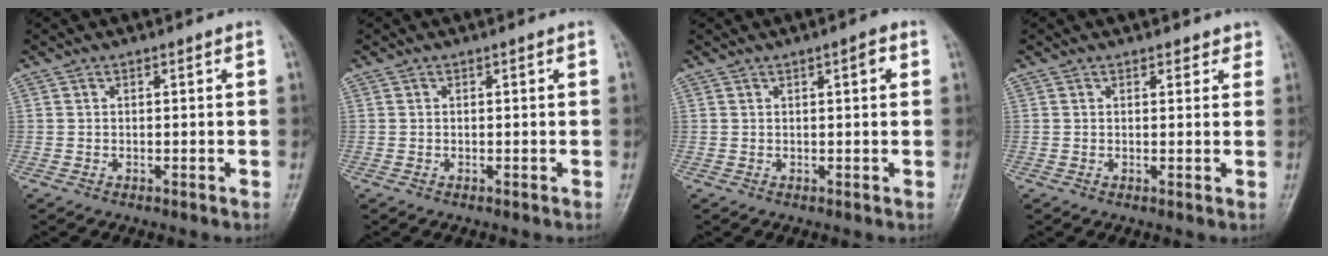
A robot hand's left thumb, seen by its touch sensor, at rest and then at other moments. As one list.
[{"total": 0.0}, {"total": 2.3, "force": [0.8, 0.7, 2.1], "torque": [-0.026, 0.004, 0.009]}, {"total": 1.8, "force": [1.4, 1.1, 0.4], "torque": [0.017, -0.004, 0.009]}]